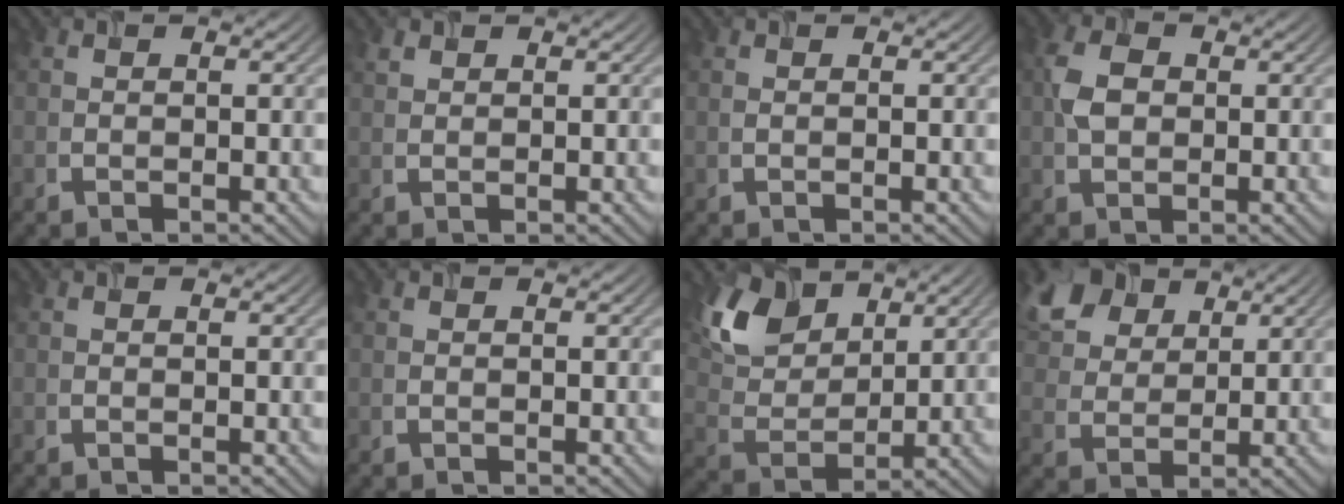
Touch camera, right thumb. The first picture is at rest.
{"total": 0.9, "force": [0.7, 0.5, 0.3], "torque": [-0.007, 0.002, 0.014]}
{"total": 0.0}
{"total": 3.8, "force": [0.5, 2.8, 2.6], "torque": [-0.060, 0.005, 0.003]}
{"total": 0.0}
{"total": 0.0}
{"total": 9.8, "force": [6.0, 5.5, 5.4], "torque": [-0.136, 0.004, 0.114]}
{"total": 9.4, "force": [5.4, 5.8, 5.2], "torque": [-0.139, 0.017, 0.103]}